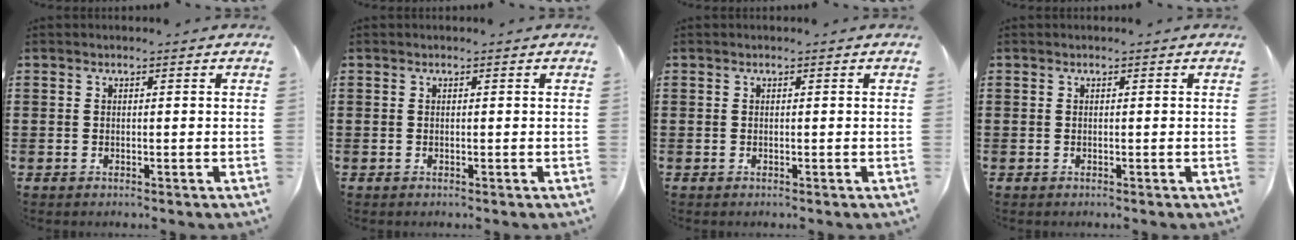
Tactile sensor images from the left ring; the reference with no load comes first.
{"total": 0.0}
{"total": 0.0}
{"total": 0.0}